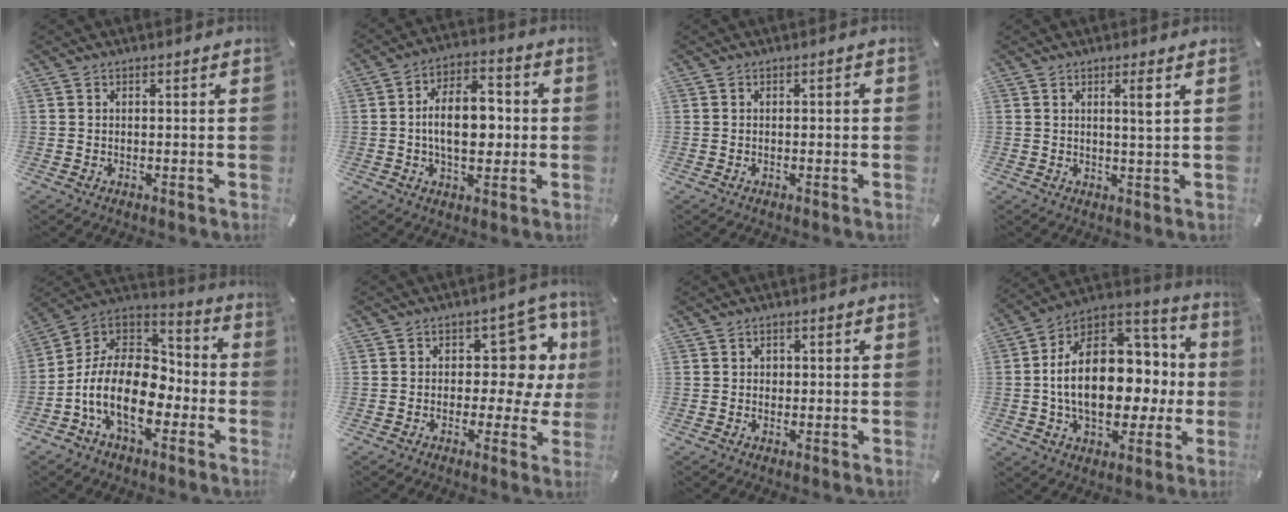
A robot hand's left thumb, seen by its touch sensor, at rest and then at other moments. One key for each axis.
{"total": 12.3, "fx": -0.7, "fy": 7.6, "fz": 9.6, "tx": -0.157, "ty": 0.008, "tz": -0.016}
{"total": 1.1, "fx": -0.5, "fy": 0.5, "fz": 0.9, "tx": -0.016, "ty": 0.003, "tz": -0.009}
{"total": 3.7, "fx": 1.3, "fy": 0.1, "fz": 3.5, "tx": -0.062, "ty": -0.004, "tz": 0.016}
{"total": 16.8, "fx": -5.8, "fy": 11.1, "fz": 11.2, "tx": -0.239, "ty": 0.004, "tz": -0.103}
{"total": 12.6, "fx": 2.7, "fy": 8.2, "fz": 9.1, "tx": -0.103, "ty": -0.030, "tz": 0.048}
{"total": 1.1, "fx": -0.1, "fy": 1.0, "fz": 0.2, "tx": 0.003, "ty": 0.002, "tz": -0.006}
{"total": 23.9, "fx": 0.3, "fy": 16.0, "fz": 17.7, "tx": -0.301, "ty": 0.000, "tz": 0.013}